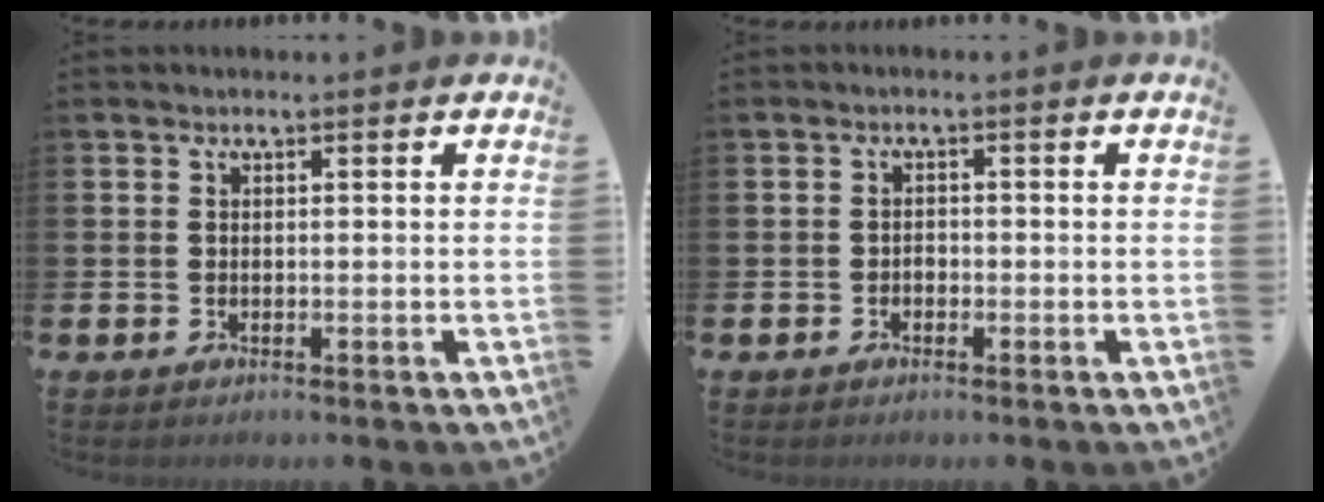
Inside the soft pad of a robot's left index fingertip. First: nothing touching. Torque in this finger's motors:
{"motor_torque": [-0.08, 0.03, 0.00, 0.00]}